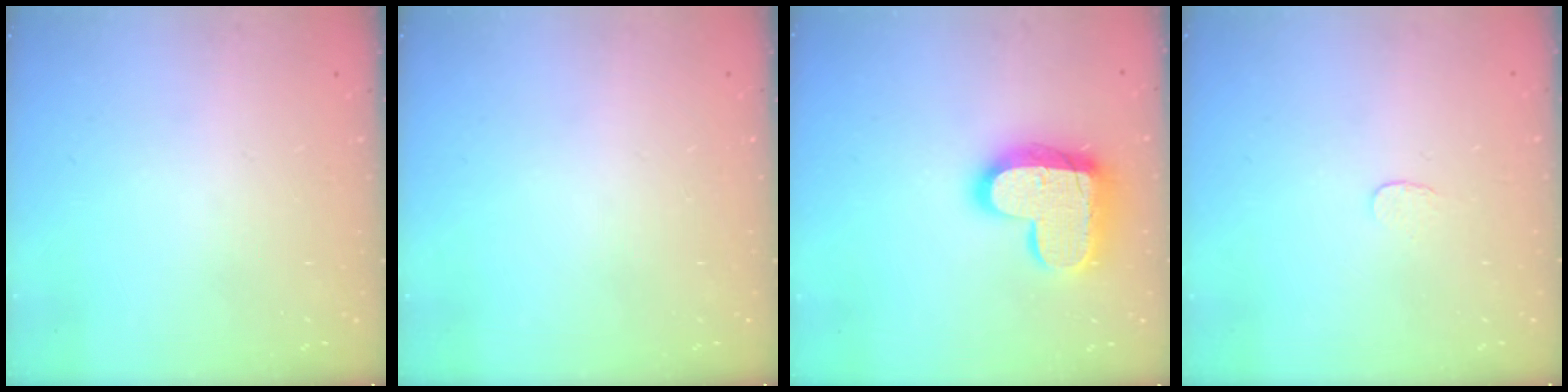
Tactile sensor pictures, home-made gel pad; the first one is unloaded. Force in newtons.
{"total": 0.0}
{"total": 17.7, "press": 17.7, "slide": 1.2}
{"total": 3.0, "press": 3.0, "slide": 0.2}